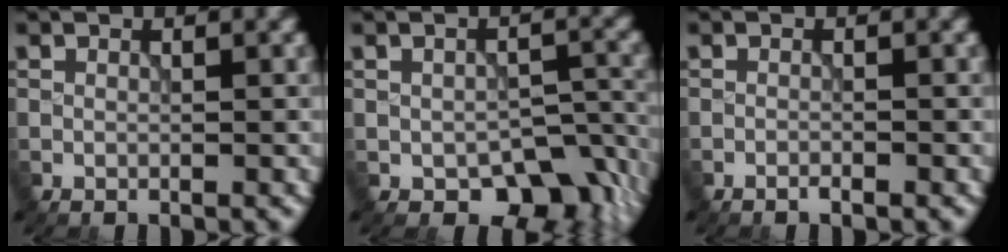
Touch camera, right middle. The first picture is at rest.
{"total": 6.8, "force": [-3.3, 4.2, 4.2], "torque": [-0.048, -0.024, -0.038]}
{"total": 0.7, "force": [-0.6, 0.1, 0.4], "torque": [-0.006, 0.001, -0.011]}